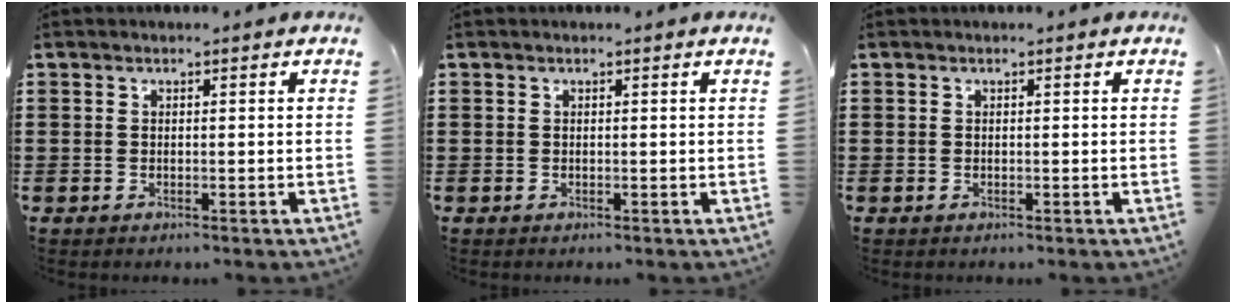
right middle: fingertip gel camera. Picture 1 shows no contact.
{"total": 0.0}
{"total": 0.0}